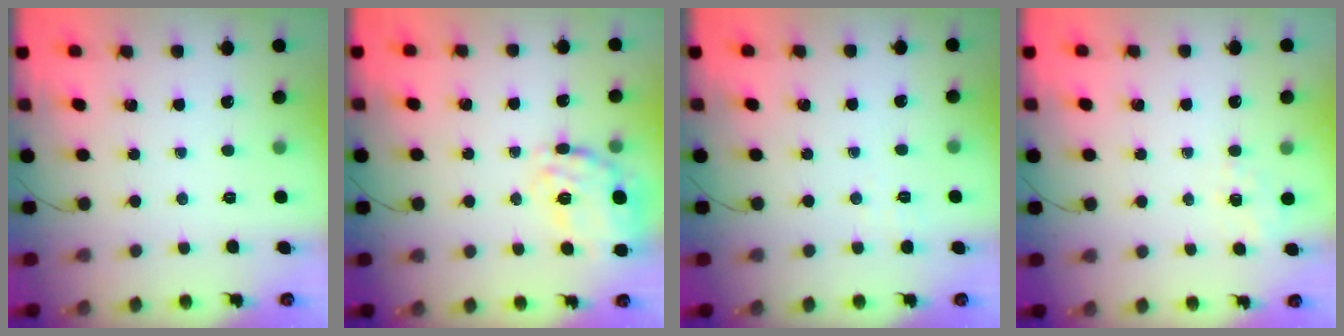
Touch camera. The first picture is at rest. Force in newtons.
{"total": 22.5, "press": 22.3, "slide": 2.8}
{"total": 1.4, "press": 0.5, "slide": 1.3}
{"total": 1.7, "press": 1.2, "slide": 1.3}